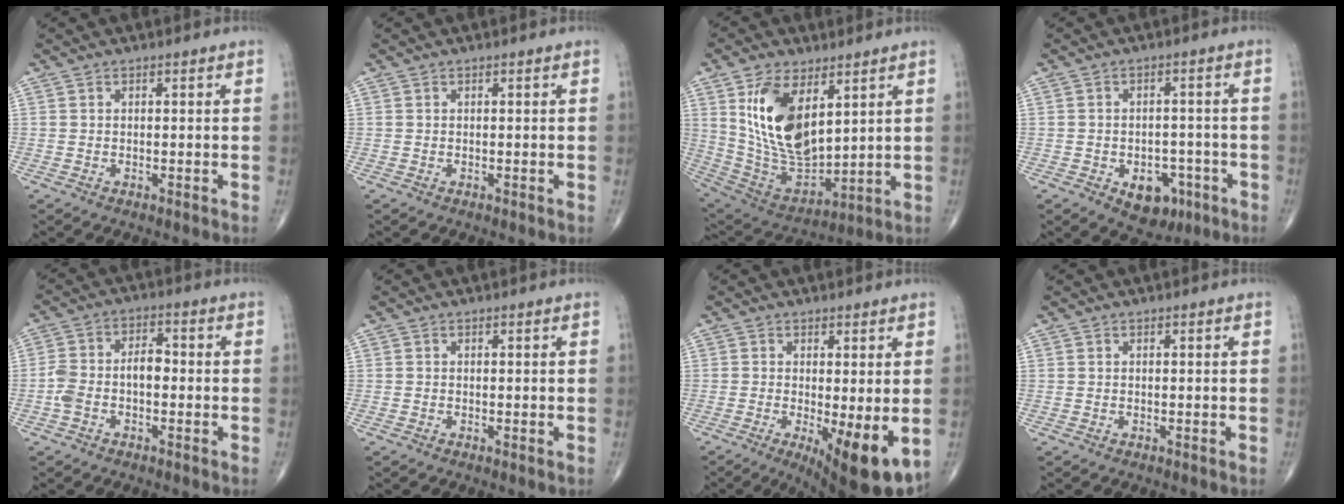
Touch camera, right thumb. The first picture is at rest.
{"total": 0.0}
{"total": 17.9, "force": [6.4, 9.3, 13.8], "torque": [-0.239, -0.033, 0.139]}
{"total": 7.9, "force": [-3.4, 5.3, 4.7], "torque": [-0.031, 0.022, -0.039]}
{"total": 6.9, "force": [-1.4, 4.0, 5.4], "torque": [-0.109, 0.033, -0.029]}
{"total": 0.0}
{"total": 10.5, "force": [-2.6, 3.0, 9.7], "torque": [-0.135, -0.024, -0.030]}
{"total": 0.0}